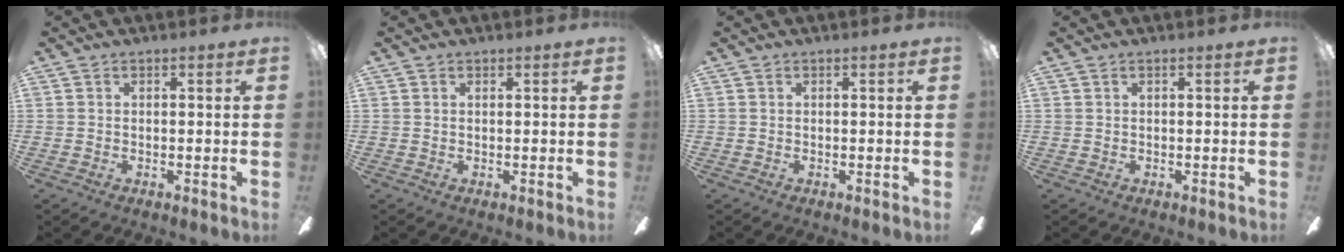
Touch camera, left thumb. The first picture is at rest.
{"total": 0.0}
{"total": 0.0}
{"total": 0.0}